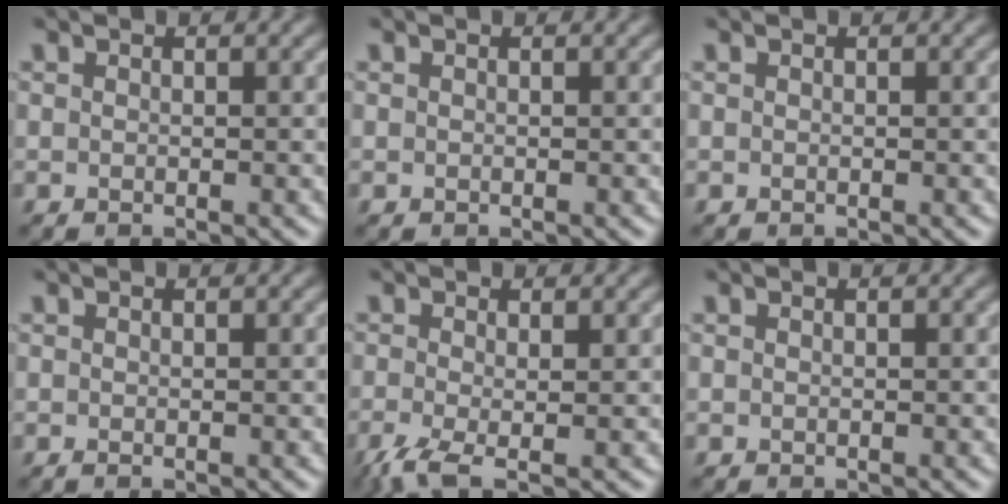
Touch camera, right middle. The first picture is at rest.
{"total": 0.0}
{"total": 0.0}
{"total": 0.0}
{"total": 3.5, "force": [-1.6, 0.9, 3.0], "torque": [-0.072, -0.010, -0.037]}
{"total": 0.0}